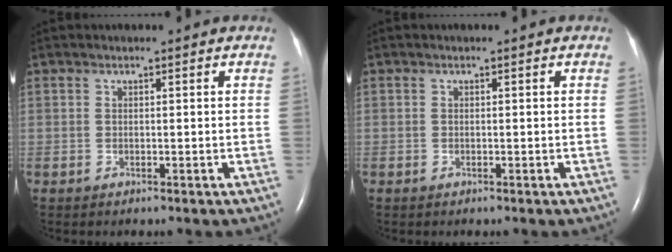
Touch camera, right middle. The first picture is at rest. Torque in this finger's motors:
{"motor_torque": [0.00, 0.00, -0.37, -0.21]}